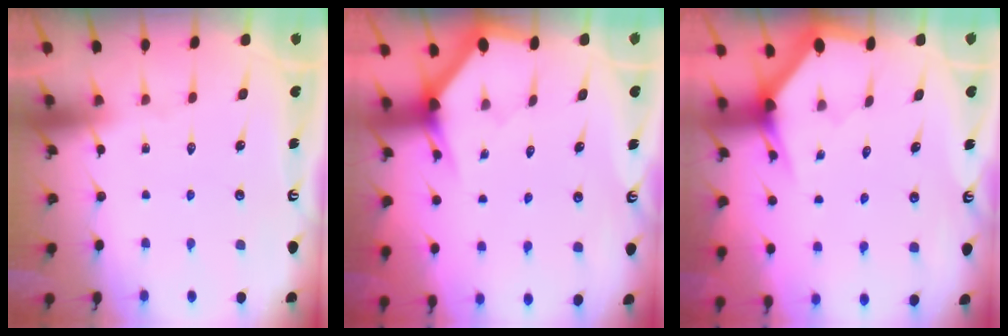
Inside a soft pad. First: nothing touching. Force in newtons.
{"total": 3.0, "press": 3.0, "slide": 0.1}
{"total": 3.1, "press": 3.1, "slide": 0.1}